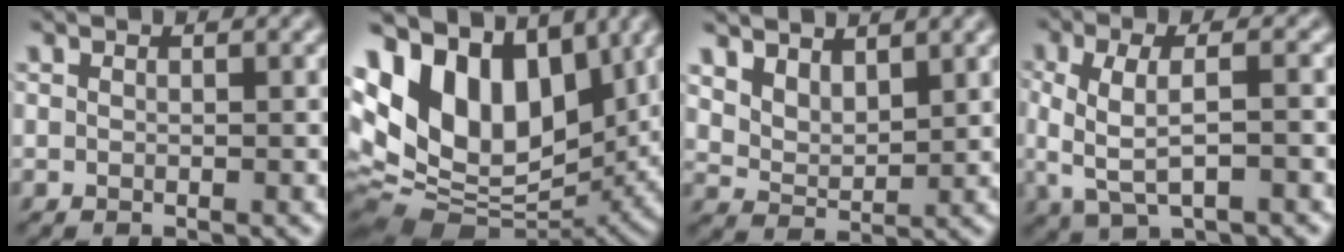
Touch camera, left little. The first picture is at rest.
{"total": 15.7, "force": [3.8, 10.1, 11.5], "torque": [-0.234, 0.029, 0.063]}
{"total": 3.9, "force": [2.9, 1.9, 1.7], "torque": [-0.051, -0.009, 0.063]}
{"total": 4.5, "force": [-0.6, 1.5, 4.2], "torque": [-0.095, 0.000, -0.011]}